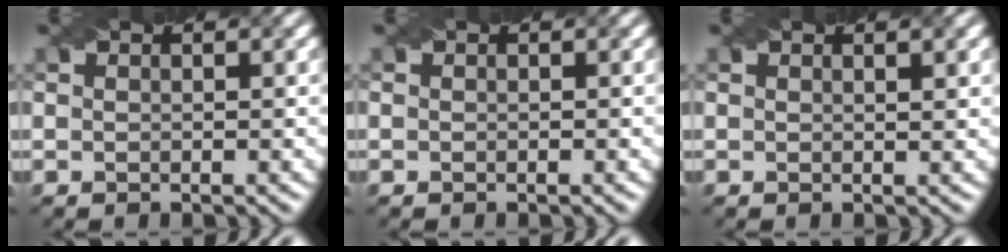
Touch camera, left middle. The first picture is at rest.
{"total": 0.0}
{"total": 1.6, "force": [1.1, 0.4, 1.1], "torque": [-0.011, 0.003, 0.007]}